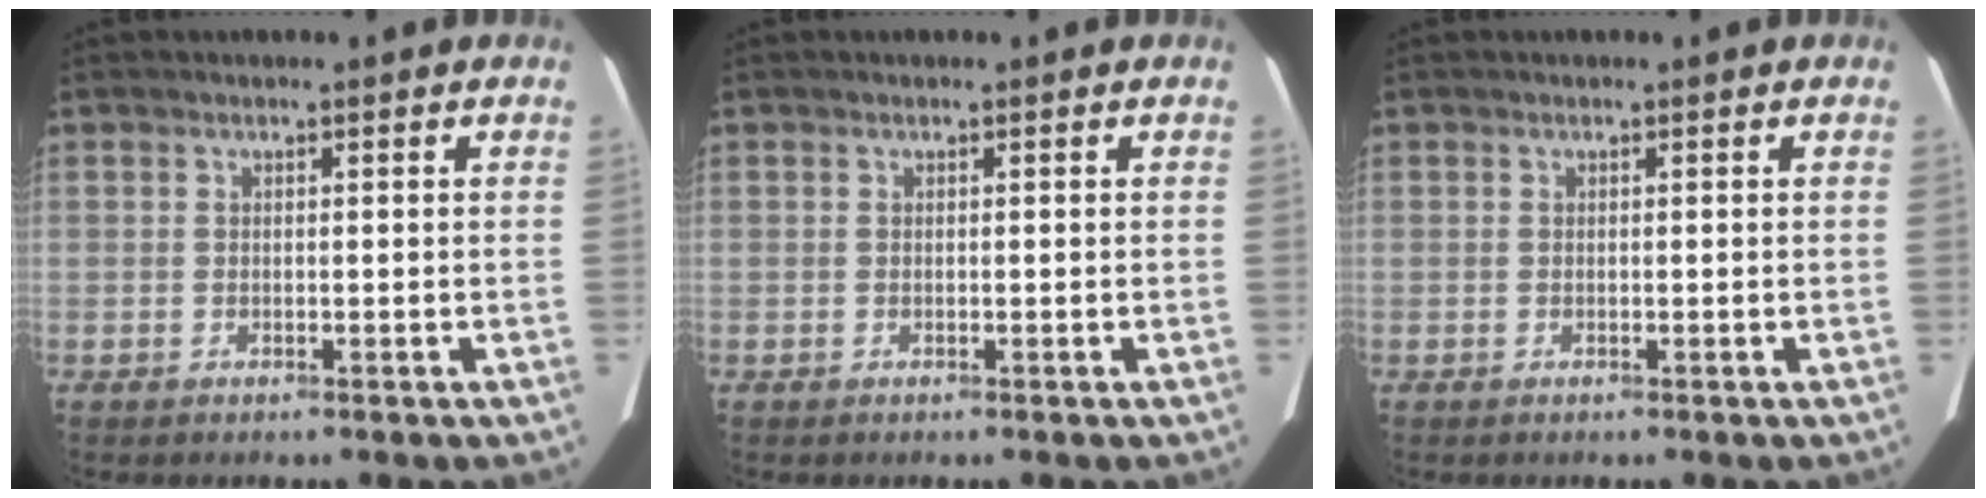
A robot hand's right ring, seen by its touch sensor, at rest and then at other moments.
{"total": 0.0}
{"total": 0.0}